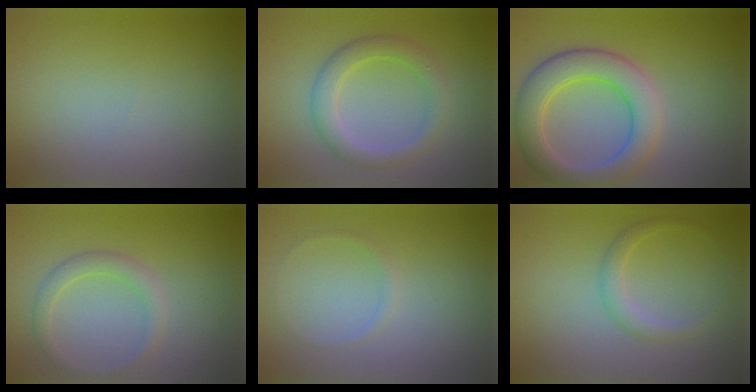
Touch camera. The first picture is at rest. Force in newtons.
{"total": 3.3, "press": 3.3, "slide": 0.1}
{"total": 6.0, "press": 6.0, "slide": 0.7}
{"total": 2.0, "press": 2.0, "slide": 0.3}
{"total": 0.7, "press": 0.7, "slide": 0.1}
{"total": 1.7, "press": 1.7, "slide": 0.1}